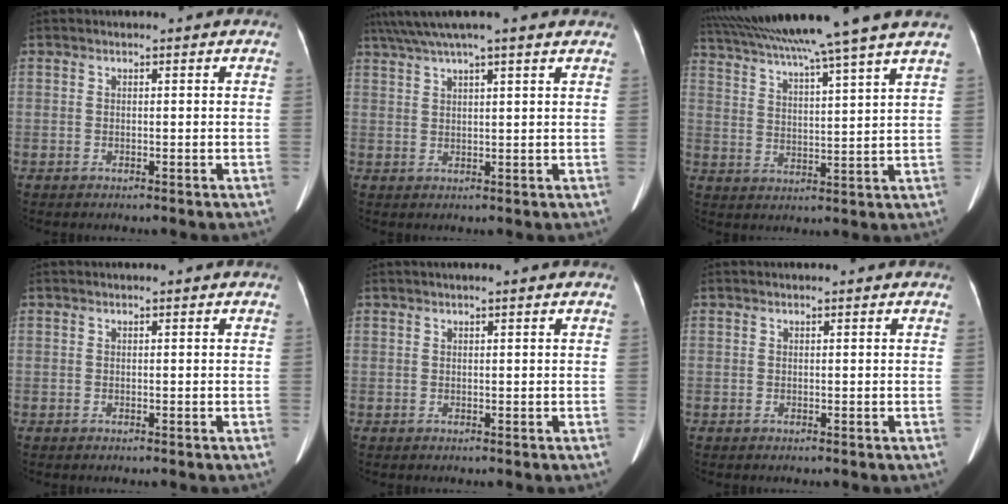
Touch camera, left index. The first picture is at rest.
{"total": 11.5, "force": [9.4, 0.4, 6.6], "torque": [-0.121, 0.050, 0.134]}
{"total": 19.1, "force": [16.0, -2.2, 10.1], "torque": [-0.178, 0.004, 0.240]}
{"total": 0.0}
{"total": 1.1, "force": [0.8, -0.2, 0.7], "torque": [-0.015, 0.009, 0.018]}
{"total": 0.0}